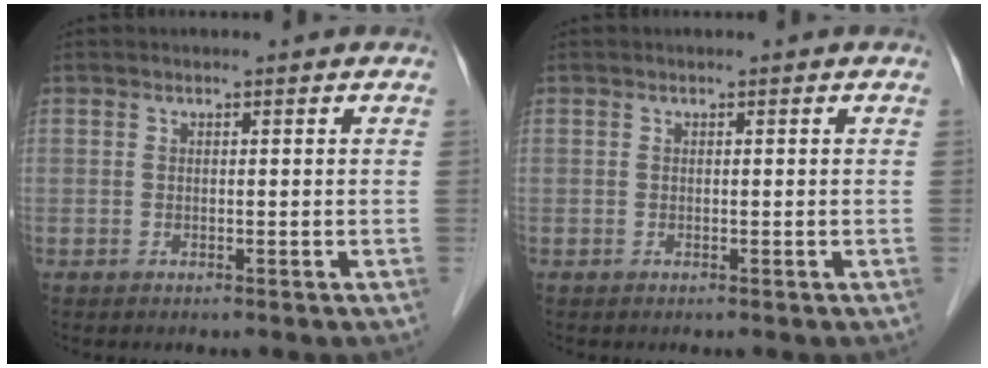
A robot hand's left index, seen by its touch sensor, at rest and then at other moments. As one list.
[{"total": 0.0}]